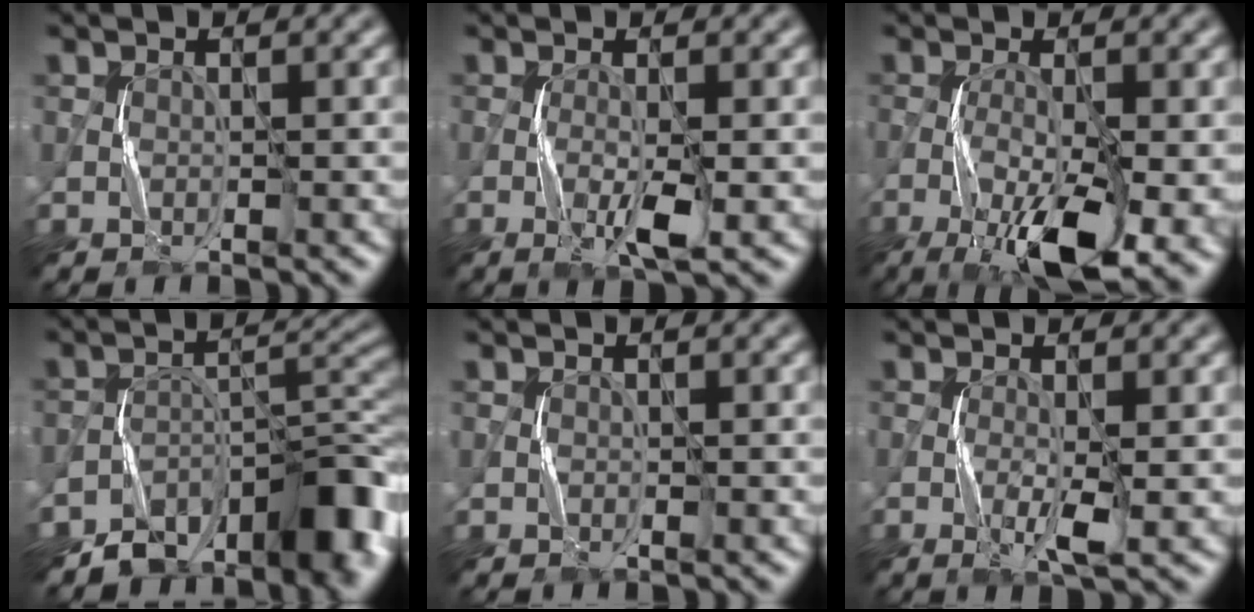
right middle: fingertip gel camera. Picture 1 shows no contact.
{"total": 2.6, "force": [-0.8, 0.2, 2.4], "torque": [-0.049, -0.004, -0.016]}
{"total": 10.4, "force": [-4.9, 2.9, 8.7], "torque": [-0.168, -0.021, -0.079]}
{"total": 9.7, "force": [-7.1, 4.7, 4.7], "torque": [-0.040, 0.000, -0.122]}
{"total": 0.0}
{"total": 2.1, "force": [-0.4, 0.2, 2.0], "torque": [-0.042, -0.004, -0.008]}